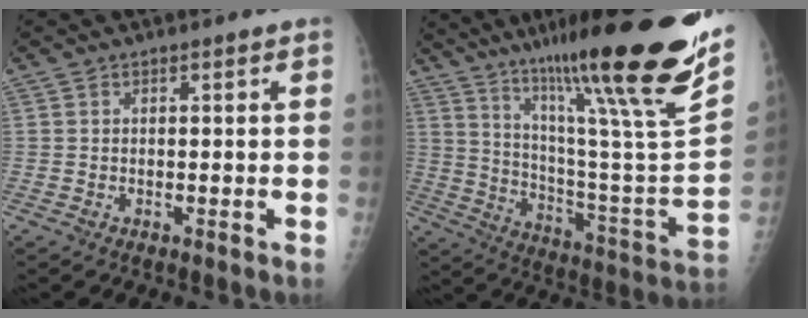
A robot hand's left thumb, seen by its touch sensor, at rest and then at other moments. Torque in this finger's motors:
{"motor_torque": [1.68, -0.29, 1.35, -1.44, 0.39]}